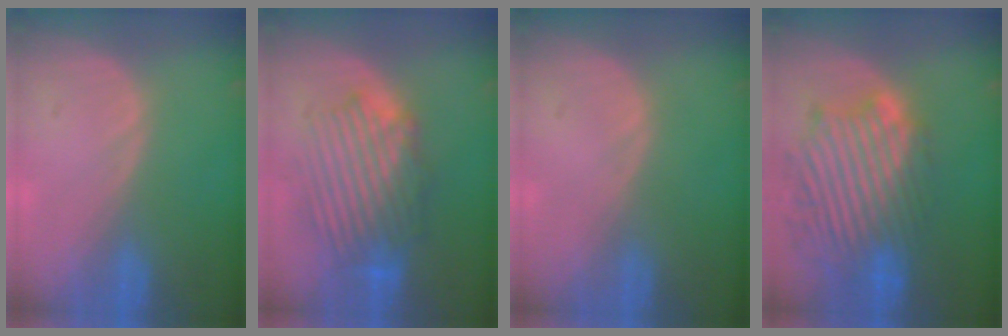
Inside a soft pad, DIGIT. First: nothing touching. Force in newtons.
{"total": 8.9, "press": 8.6, "slide": 2.3}
{"total": 0.0}
{"total": 13.3, "press": 11.7, "slide": 6.3}